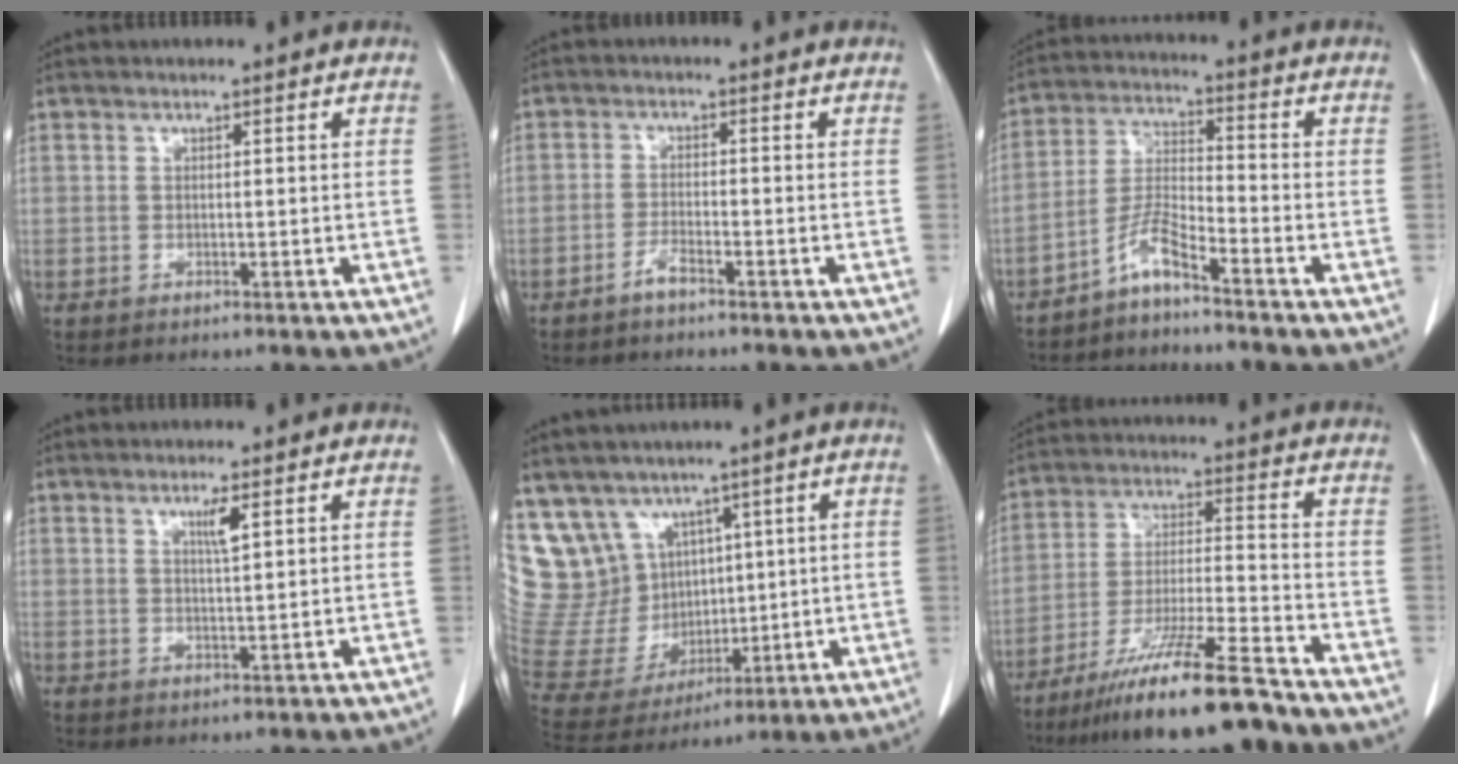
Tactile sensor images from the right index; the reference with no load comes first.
{"total": 1.9, "force": [-1.6, 0.2, 1.1], "torque": [-0.023, 0.000, -0.032]}
{"total": 5.2, "force": [-4.2, 0.0, 3.0], "torque": [-0.069, -0.007, -0.089]}
{"total": 2.6, "force": [1.4, 0.0, 2.2], "torque": [-0.042, -0.004, 0.026]}
{"total": 16.6, "force": [8.2, 13.4, 5.5], "torque": [-0.145, 0.069, 0.196]}
{"total": 15.3, "force": [-11.9, 0.5, 9.6], "torque": [-0.180, -0.028, -0.207]}